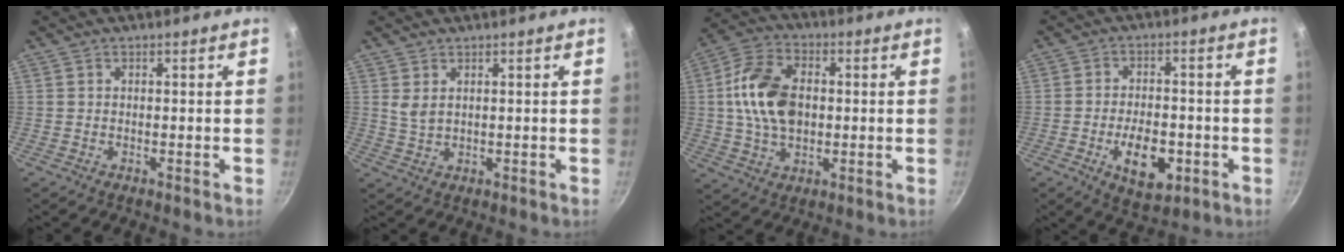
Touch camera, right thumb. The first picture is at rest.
{"total": 2.4, "force": [1.1, 1.2, 1.8], "torque": [-0.034, -0.009, 0.026]}
{"total": 14.4, "force": [1.0, 9.4, 10.8], "torque": [-0.185, 0.014, 0.010]}
{"total": 10.4, "force": [-3.3, 5.7, 8.0], "torque": [-0.106, 0.009, -0.045]}